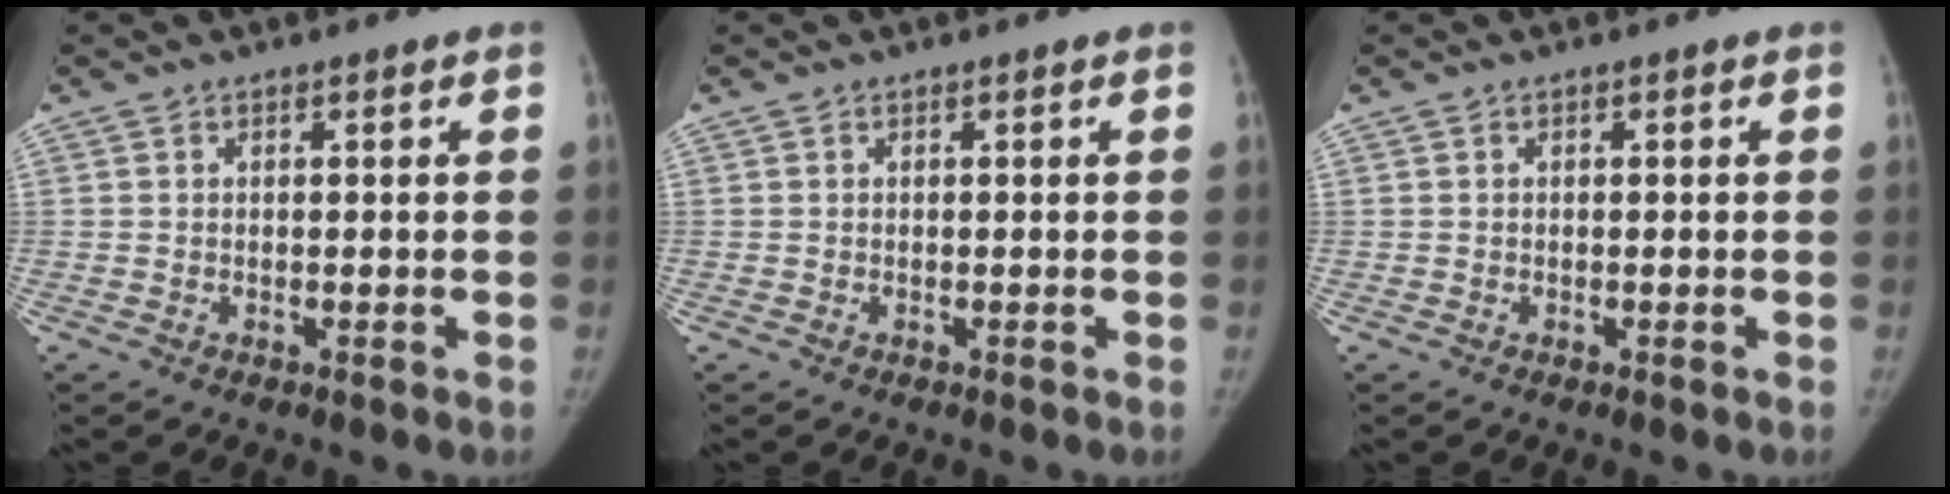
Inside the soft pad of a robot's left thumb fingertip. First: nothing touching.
{"total": 0.0}
{"total": 0.0}